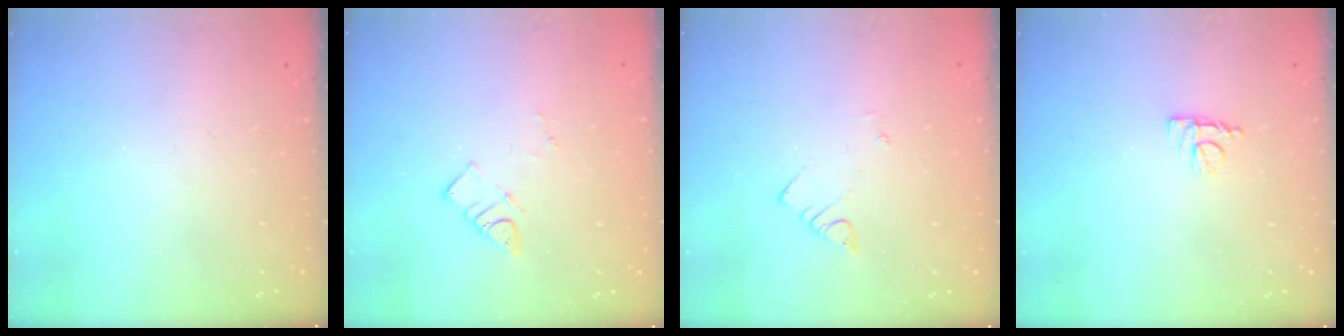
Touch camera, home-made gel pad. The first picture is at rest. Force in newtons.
{"total": 3.2, "press": 3.2, "slide": 0.2}
{"total": 1.9, "press": 1.9, "slide": 0.2}
{"total": 5.8, "press": 5.8, "slide": 0.4}